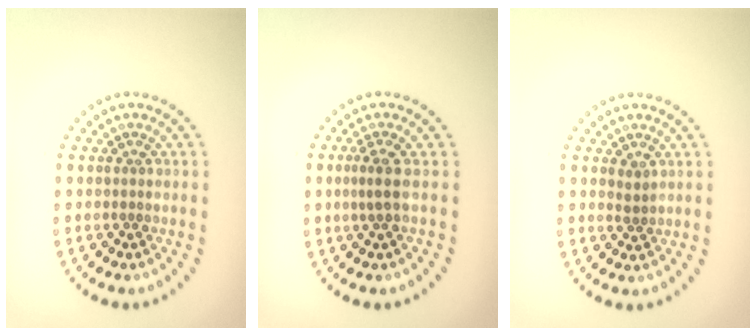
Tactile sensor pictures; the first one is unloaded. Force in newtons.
{"total": 1.8, "press": 1.2, "slide": 1.2}
{"total": 0.7, "press": 0.2, "slide": 0.6}